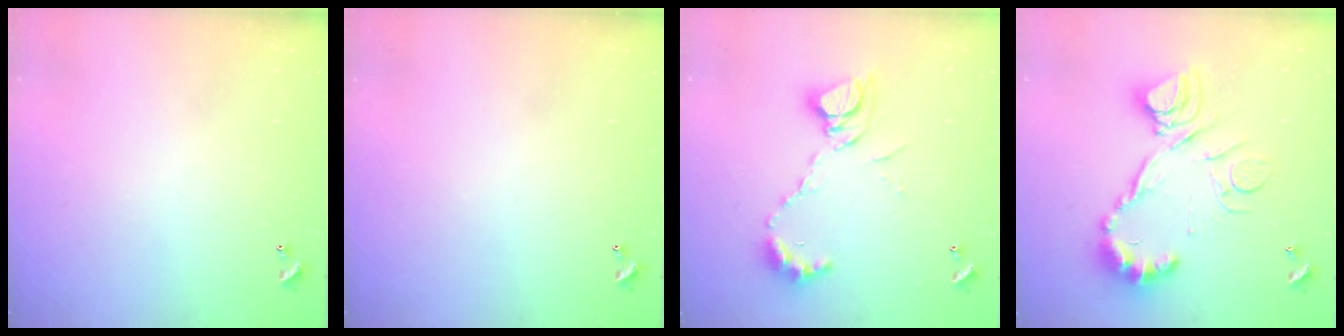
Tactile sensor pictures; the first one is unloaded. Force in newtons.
{"total": 0.0}
{"total": 9.5, "press": 9.5, "slide": 0.4}
{"total": 15.9, "press": 15.8, "slide": 1.0}